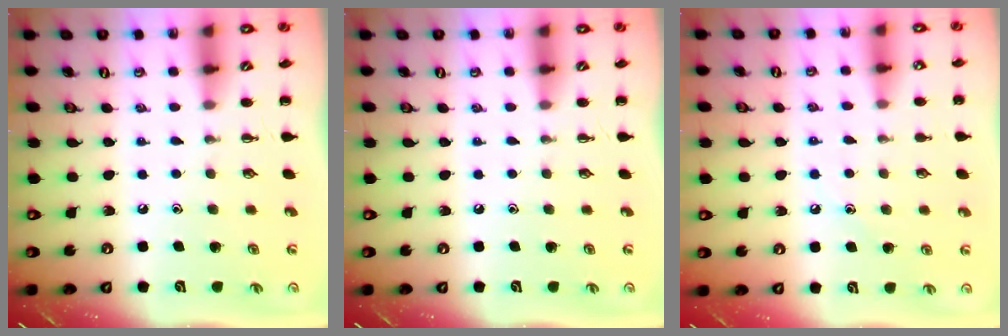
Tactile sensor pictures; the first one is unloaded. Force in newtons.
{"total": 0.0}
{"total": 7.5, "press": 7.3, "slide": 2.0}